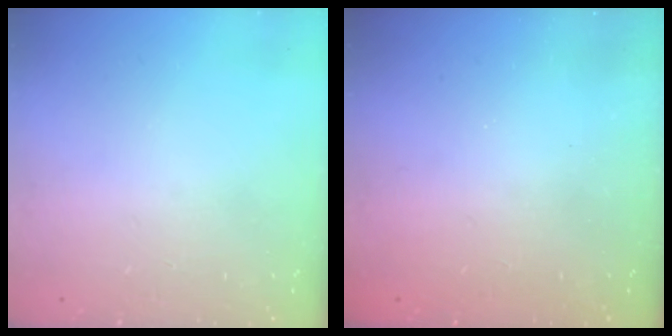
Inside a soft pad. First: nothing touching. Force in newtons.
{"total": 2.6, "press": 2.4, "slide": 0.8}